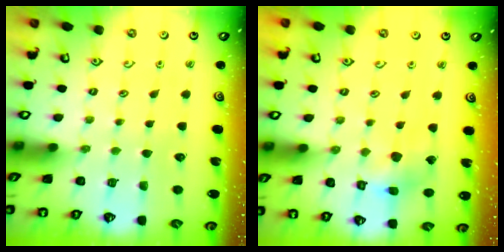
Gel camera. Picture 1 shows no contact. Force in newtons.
{"total": 9.4, "press": 9.3, "slide": 1.0}